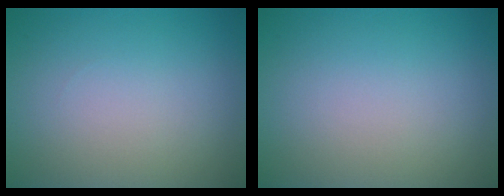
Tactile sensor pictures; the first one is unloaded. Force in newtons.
{"total": 0.0}